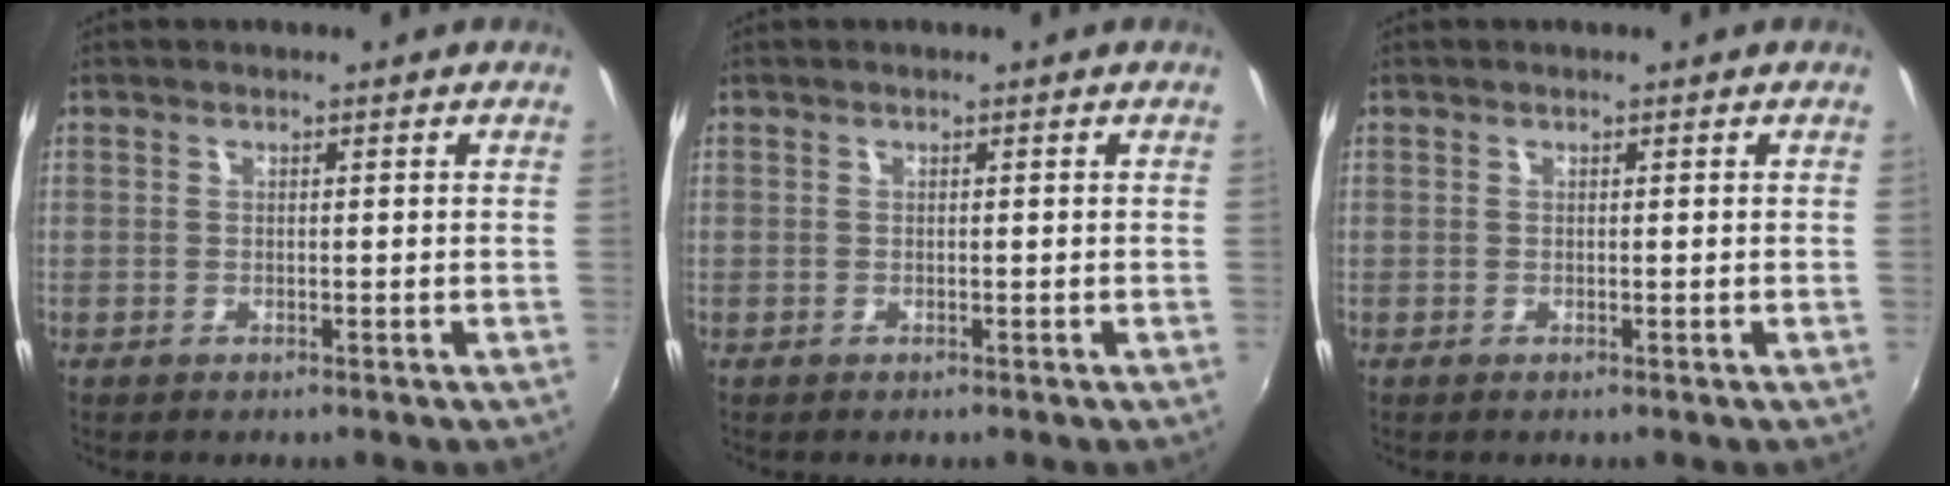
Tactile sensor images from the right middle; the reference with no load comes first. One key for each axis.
{"total": 0.0}
{"total": 0.0}